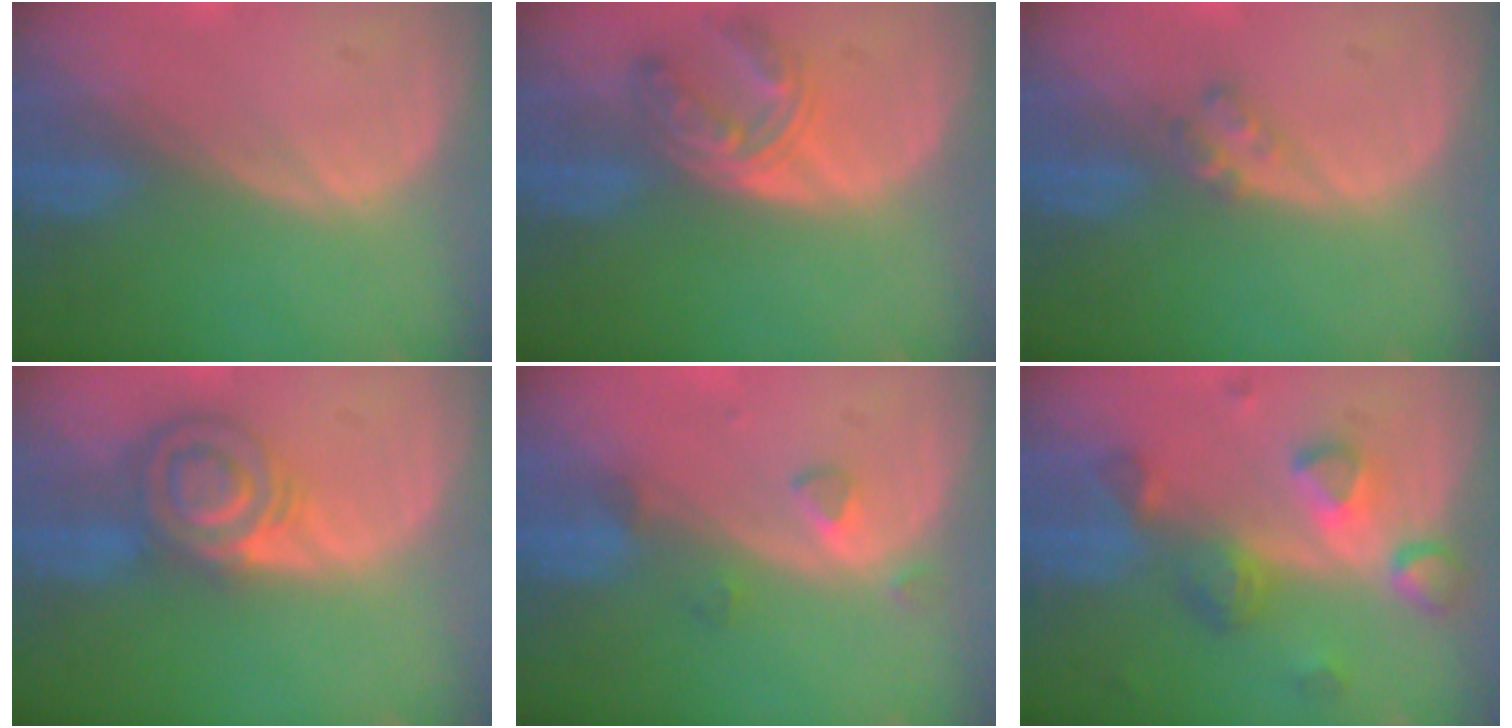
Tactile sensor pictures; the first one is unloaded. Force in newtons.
{"total": 5.5, "press": 5.4, "slide": 1.0}
{"total": 2.0, "press": 2.0, "slide": 0.2}
{"total": 6.5, "press": 6.3, "slide": 1.8}
{"total": 2.5, "press": 2.3, "slide": 0.9}
{"total": 7.7, "press": 6.9, "slide": 3.5}